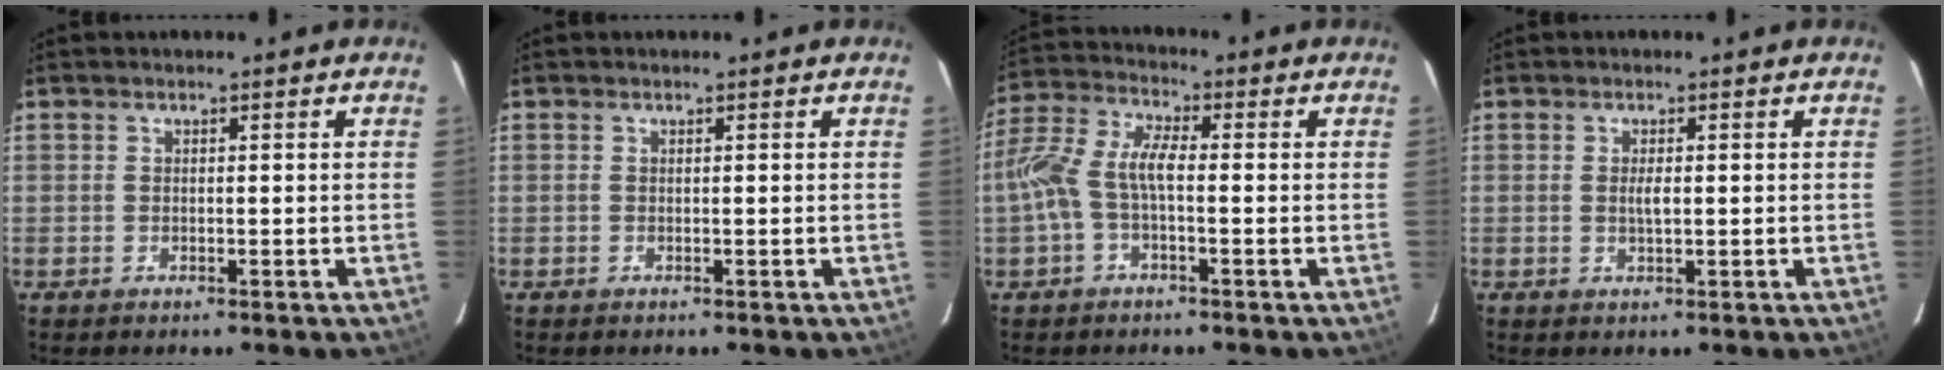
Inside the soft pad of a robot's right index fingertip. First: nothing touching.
{"total": 0.0}
{"total": 8.2, "force": [-1.3, 3.0, 7.5], "torque": [-0.172, 0.018, -0.029]}
{"total": 1.8, "force": [0.1, 0.5, 1.7], "torque": [-0.032, -0.001, 0.001]}